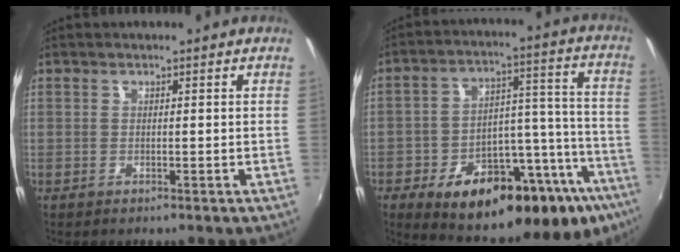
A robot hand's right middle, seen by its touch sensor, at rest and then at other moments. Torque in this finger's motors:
{"motor_torque": [1.48, -0.65, 0.50, 0.21]}